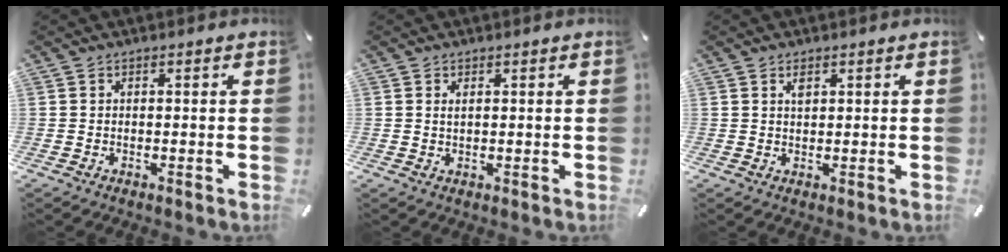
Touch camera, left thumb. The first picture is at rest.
{"total": 1.0, "force": [0.4, 0.3, 0.9], "torque": [-0.017, 0.000, 0.007]}
{"total": 1.5, "force": [0.9, 0.7, 1.0], "torque": [-0.023, 0.000, 0.016]}